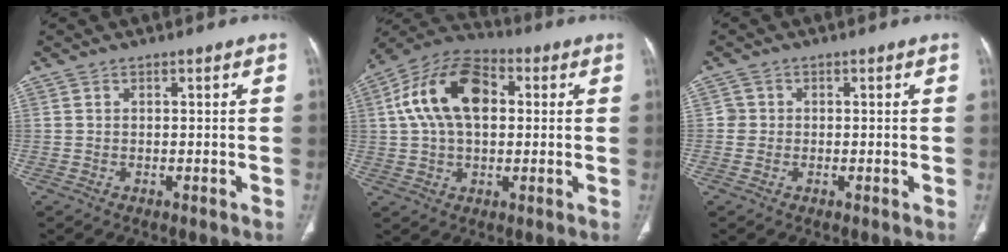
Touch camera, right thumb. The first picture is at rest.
{"total": 16.1, "force": [2.9, 9.8, 12.4], "torque": [-0.219, 0.025, 0.042]}
{"total": 1.8, "force": [-0.1, 1.8, 0.3], "torque": [0.006, 0.006, -0.004]}